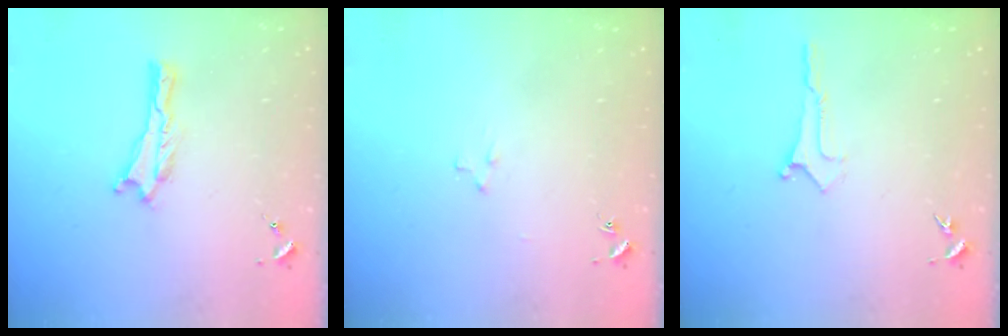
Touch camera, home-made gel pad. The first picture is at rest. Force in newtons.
{"total": 2.2, "press": 2.2, "slide": 0.2}
{"total": 0.0}